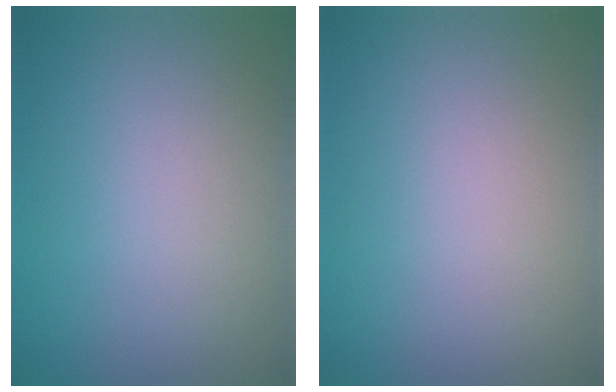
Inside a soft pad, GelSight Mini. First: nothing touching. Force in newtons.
{"total": 0.0}